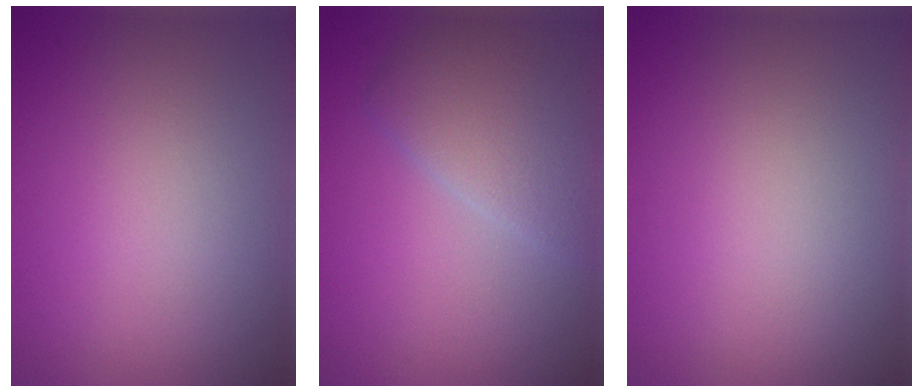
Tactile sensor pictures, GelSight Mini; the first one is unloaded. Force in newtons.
{"total": 4.0, "press": 4.0, "slide": 0.2}
{"total": 0.0}